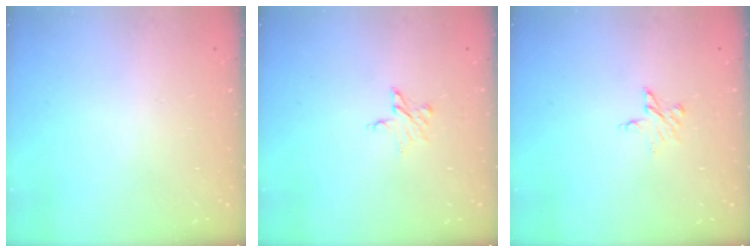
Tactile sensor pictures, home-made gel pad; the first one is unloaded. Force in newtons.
{"total": 4.5, "press": 4.5, "slide": 0.4}
{"total": 4.5, "press": 4.5, "slide": 0.4}